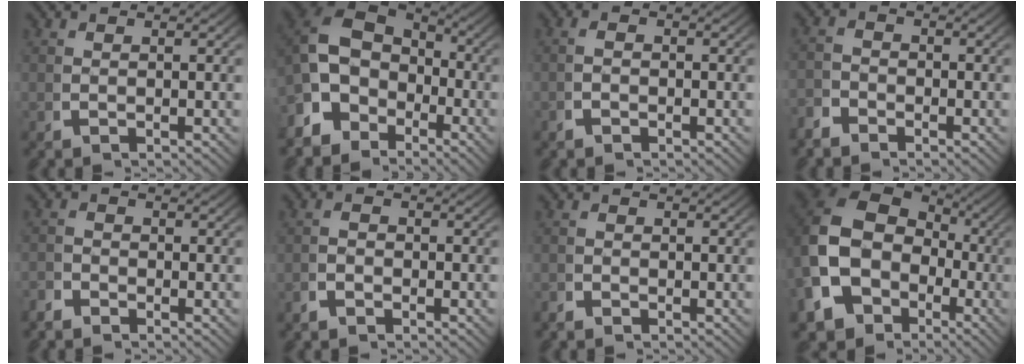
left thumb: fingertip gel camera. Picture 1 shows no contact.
{"total": 10.3, "force": [0.5, 7.7, 6.8], "torque": [-0.150, -0.021, 0.014]}
{"total": 0.9, "force": [-0.5, 0.4, 0.6], "torque": [-0.013, 0.000, -0.013]}
{"total": 1.9, "force": [-1.7, 1.0, 0.2], "torque": [0.004, -0.011, -0.034]}
{"total": 1.6, "force": [-1.4, 0.8, 0.1], "torque": [0.004, -0.009, -0.031]}
{"total": 1.3, "force": [-0.9, 0.7, 0.6], "torque": [-0.009, -0.002, -0.023]}
{"total": 0.9, "force": [-0.8, 0.4, 0.0], "torque": [0.004, -0.006, -0.019]}
{"total": 13.4, "force": [-0.7, 10.6, 8.3], "torque": [-0.195, -0.046, 0.003]}